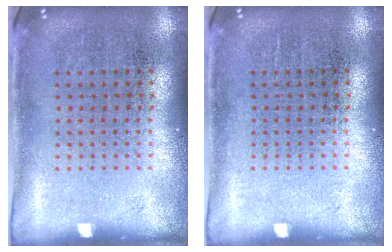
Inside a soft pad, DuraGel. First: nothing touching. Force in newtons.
{"total": 0.0}